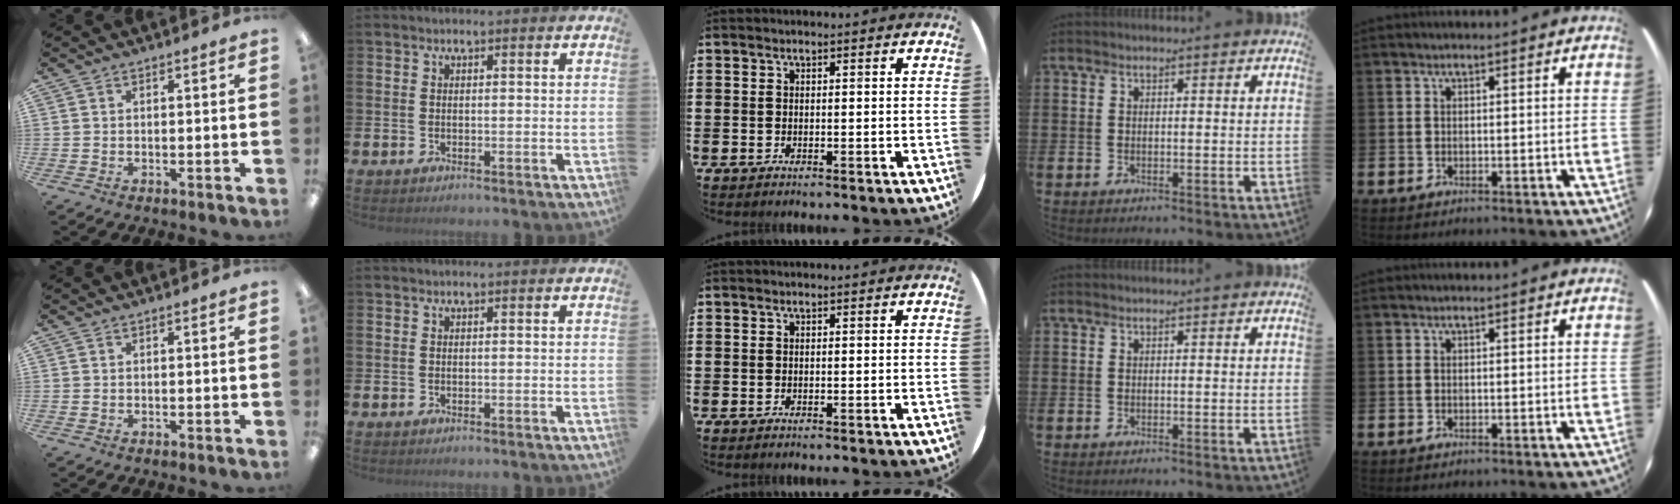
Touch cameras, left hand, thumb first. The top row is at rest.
{}